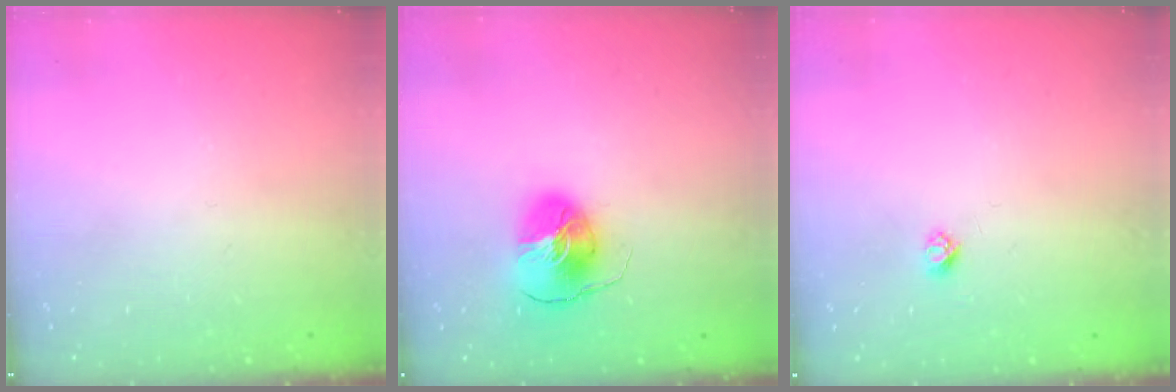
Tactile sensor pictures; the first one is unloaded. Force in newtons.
{"total": 8.2, "press": 8.1, "slide": 1.3}
{"total": 2.7, "press": 2.6, "slide": 0.3}